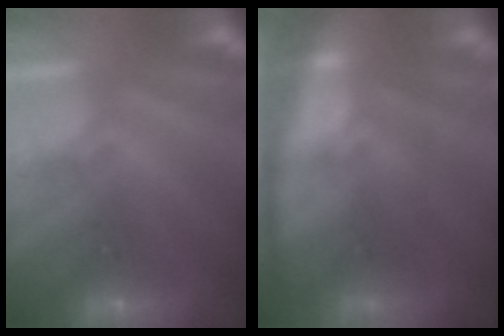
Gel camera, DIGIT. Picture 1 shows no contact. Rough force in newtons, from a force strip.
{"total": 7.2}